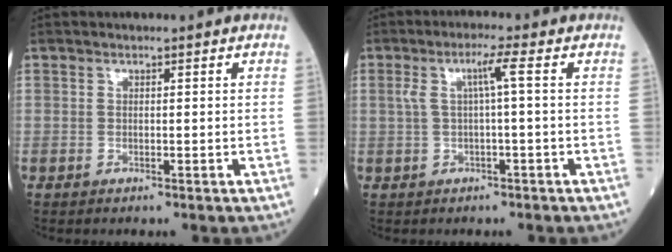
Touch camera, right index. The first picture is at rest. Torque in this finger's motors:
{"motor_torque": [0.48, -0.07, 0.32, 0.09]}